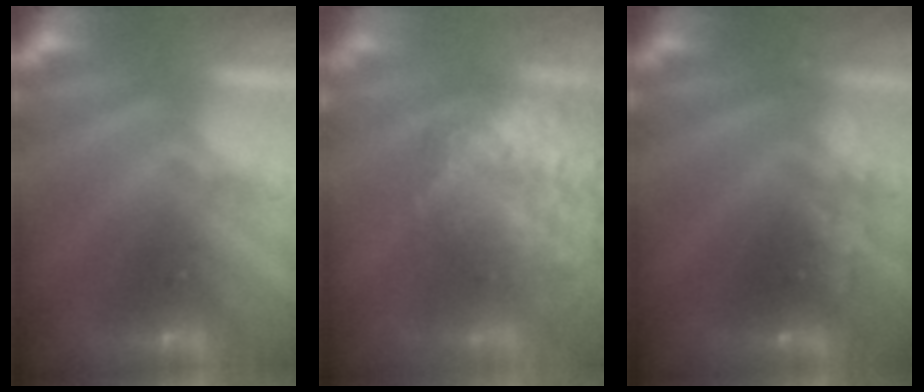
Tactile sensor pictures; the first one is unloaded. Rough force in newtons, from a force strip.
{"total": 9.3}
{"total": 2.5}